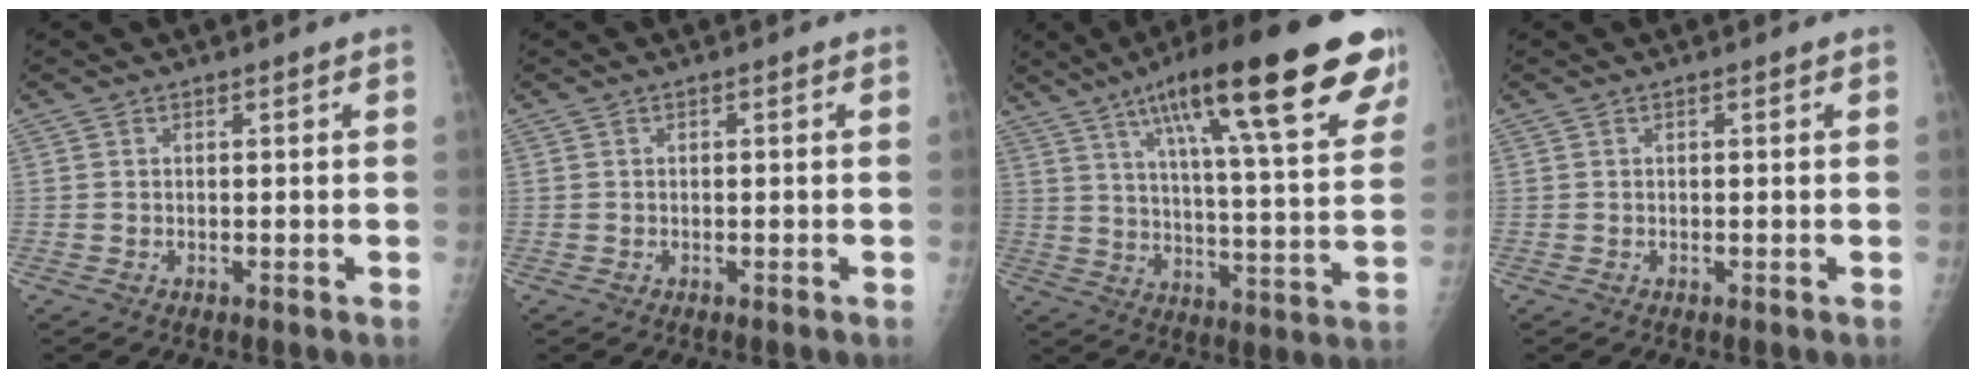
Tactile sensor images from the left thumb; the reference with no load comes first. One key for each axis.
{"total": 0.0}
{"total": 26.9, "fx": 15.4, "fy": 5.6, "fz": 21.4, "tx": -0.304, "ty": -0.029, "tz": 0.231}
{"total": 0.0}